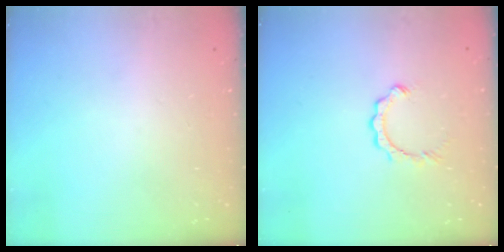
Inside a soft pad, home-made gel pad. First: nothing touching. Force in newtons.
{"total": 2.8, "press": 2.8, "slide": 0.2}